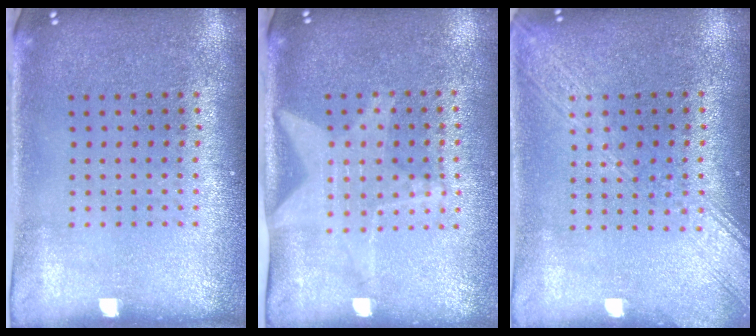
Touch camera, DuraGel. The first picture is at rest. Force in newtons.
{"total": 1.8, "press": 1.5, "slide": 1.1}
{"total": 2.0, "press": 2.0, "slide": 0.3}